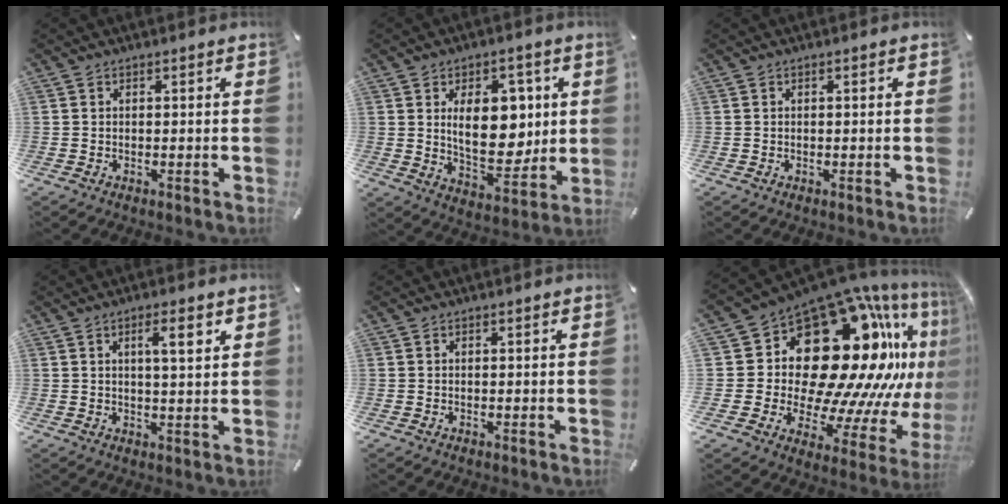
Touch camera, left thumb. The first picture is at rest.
{"total": 15.1, "force": [3.1, 9.3, 11.5], "torque": [-0.171, -0.012, 0.047]}
{"total": 0.0}
{"total": 6.1, "force": [2.3, 1.3, 5.5], "torque": [-0.089, -0.005, 0.031]}
{"total": 0.0}
{"total": 30.8, "force": [10.7, 18.8, 21.9], "torque": [-0.329, -0.151, 0.233]}